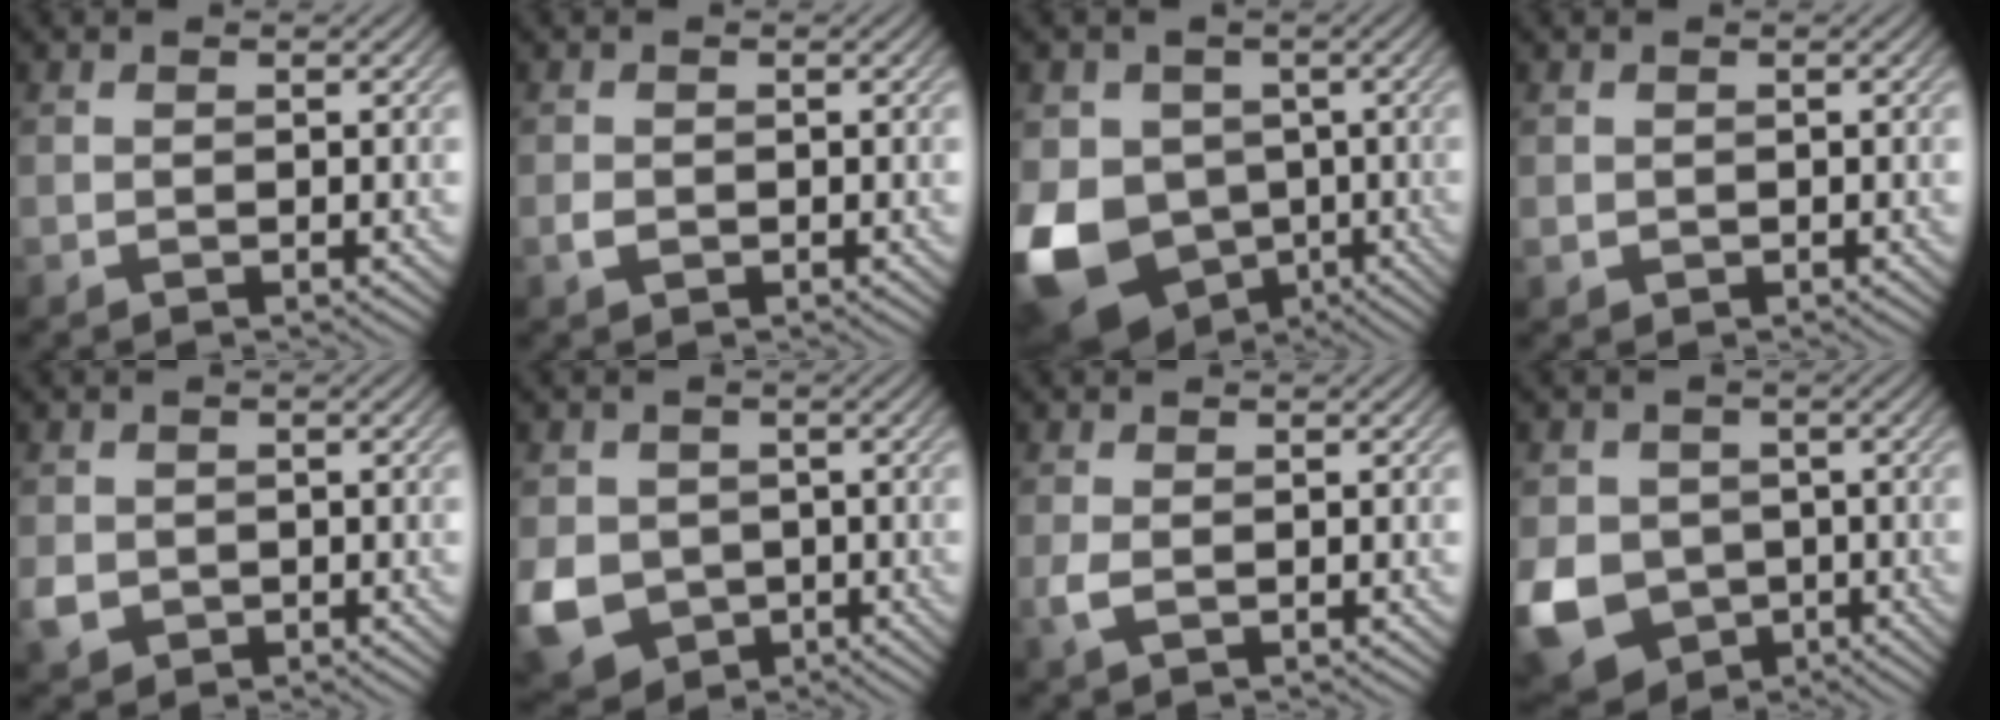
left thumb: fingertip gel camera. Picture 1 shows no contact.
{"total": 1.1, "force": [-0.3, 0.8, 0.6], "torque": [-0.014, -0.003, -0.008]}
{"total": 14.5, "force": [-4.1, 12.1, 6.9], "torque": [-0.193, -0.040, -0.081]}
{"total": 0.8, "force": [0.1, 0.8, 0.2], "torque": [-0.007, -0.005, 0.003]}
{"total": 2.5, "force": [-0.3, 2.3, 1.0], "torque": [-0.029, -0.008, -0.006]}
{"total": 7.8, "force": [-1.6, 6.6, 3.8], "torque": [-0.111, -0.027, -0.034]}
{"total": 1.5, "force": [-0.1, 0.7, 1.4], "torque": [-0.039, -0.001, -0.003]}
{"total": 10.0, "force": [-2.6, 8.4, 4.8], "torque": [-0.134, -0.036, -0.049]}